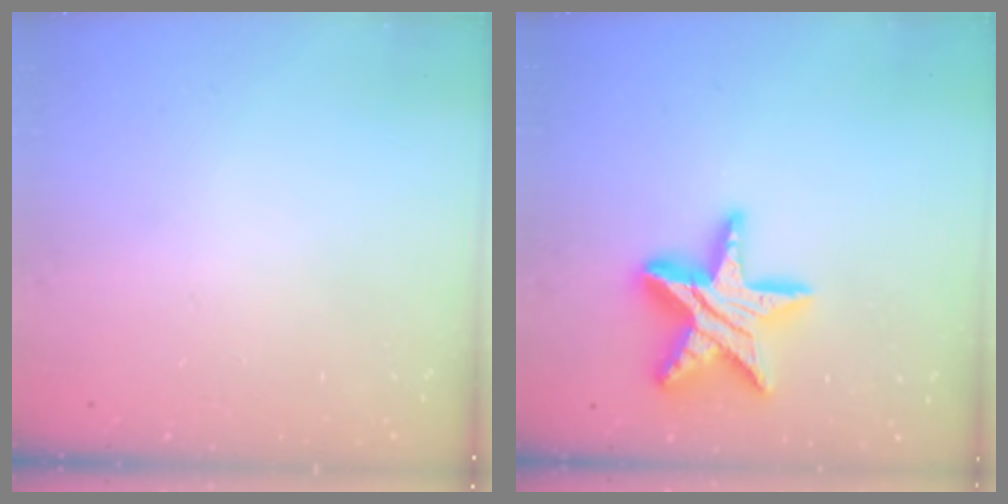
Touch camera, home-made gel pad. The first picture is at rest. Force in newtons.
{"total": 19.2, "press": 19.1, "slide": 1.6}